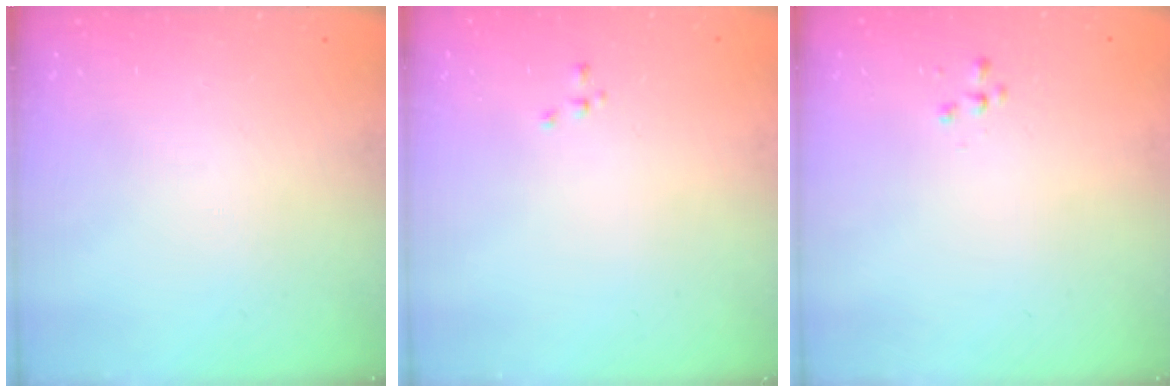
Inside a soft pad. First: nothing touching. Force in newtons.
{"total": 0.5, "press": 0.5, "slide": 0.0}
{"total": 0.6, "press": 0.6, "slide": 0.2}